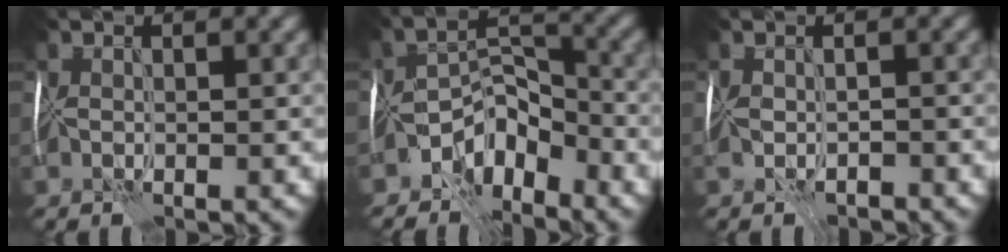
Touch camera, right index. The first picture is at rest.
{"total": 5.3, "force": [-3.9, 2.6, 2.4], "torque": [-0.022, 0.008, -0.082]}
{"total": 2.0, "force": [-1.5, 0.9, 1.0], "torque": [-0.019, -0.006, -0.030]}